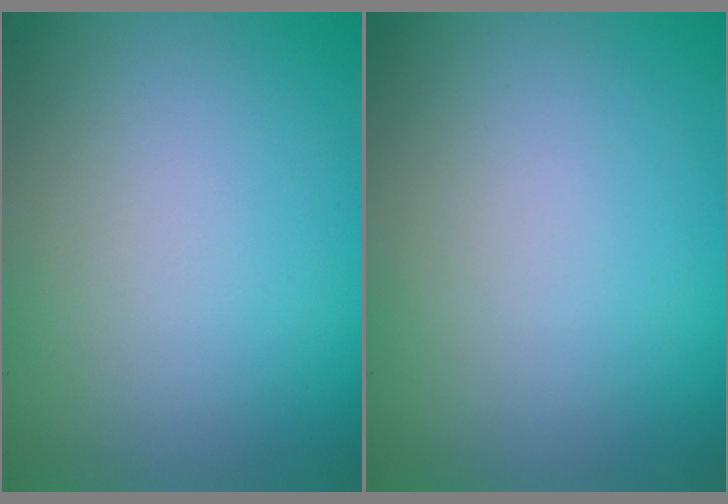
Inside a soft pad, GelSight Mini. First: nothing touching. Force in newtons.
{"total": 0.0}